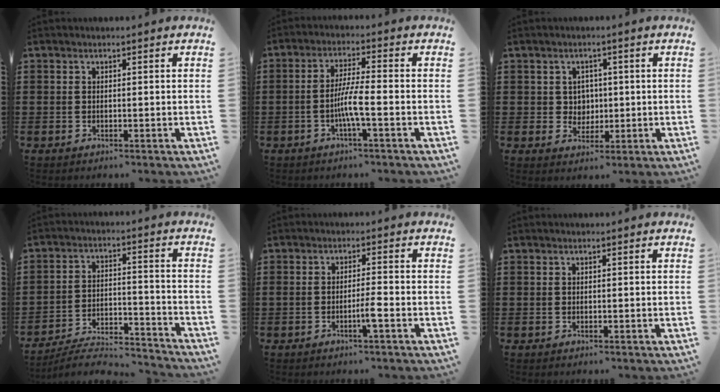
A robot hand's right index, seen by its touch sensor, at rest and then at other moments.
{"total": 5.3, "force": [-1.6, 0.3, 5.0], "torque": [-0.102, -0.007, -0.035]}
{"total": 3.0, "force": [0.5, 2.8, 1.0], "torque": [-0.022, 0.007, 0.005]}
{"total": 6.5, "force": [-6.2, 0.7, 1.9], "torque": [-0.040, -0.002, -0.125]}
{"total": 3.0, "force": [-1.3, -0.1, 2.6], "torque": [-0.046, -0.001, -0.025]}
{"total": 0.0}